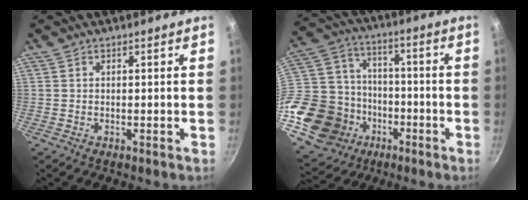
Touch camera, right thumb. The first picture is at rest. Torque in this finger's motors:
{"motor_torque": [1.77, 0.71, 0.47, -1.10, 0.07]}